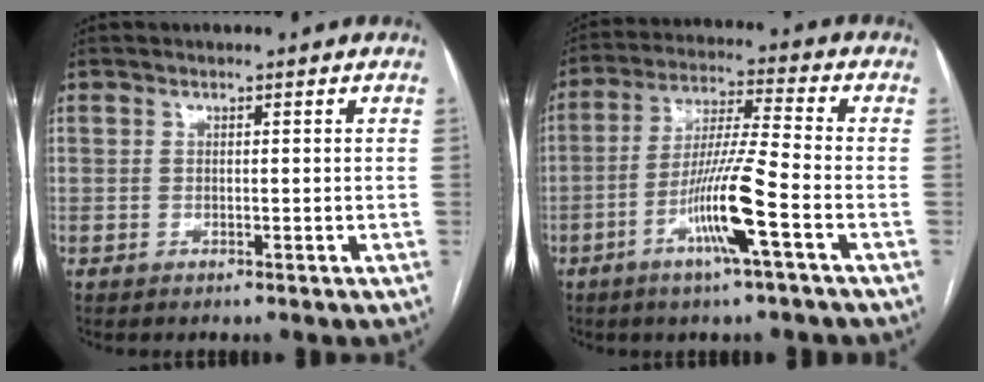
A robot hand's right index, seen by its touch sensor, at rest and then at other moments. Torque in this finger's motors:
{"motor_torque": [1.77, -0.27, 0.86, 0.18]}